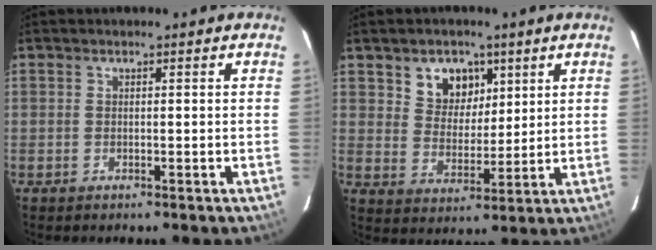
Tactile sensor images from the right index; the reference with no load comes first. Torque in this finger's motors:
{"motor_torque": [0.15, 0.14, 0.12, 0.05]}